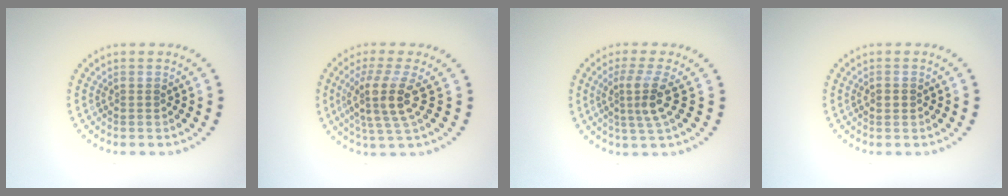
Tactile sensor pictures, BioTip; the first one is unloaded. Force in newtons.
{"total": 4.1, "press": 3.2, "slide": 2.6}
{"total": 3.2, "press": 2.3, "slide": 2.3}
{"total": 1.3, "press": 1.3, "slide": 0.1}